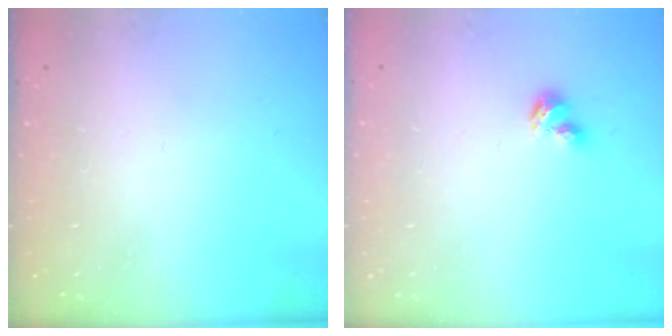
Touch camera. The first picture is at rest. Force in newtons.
{"total": 3.1, "press": 3.1, "slide": 0.5}